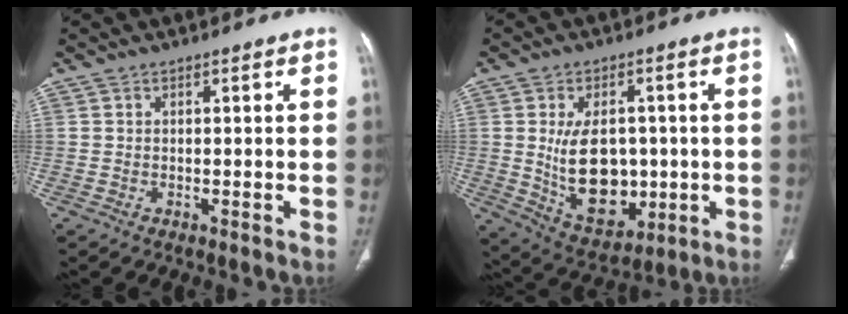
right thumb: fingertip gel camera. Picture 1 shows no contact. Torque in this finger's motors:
{"motor_torque": [-0.46, 1.10, 0.80, 0.74, 0.37]}